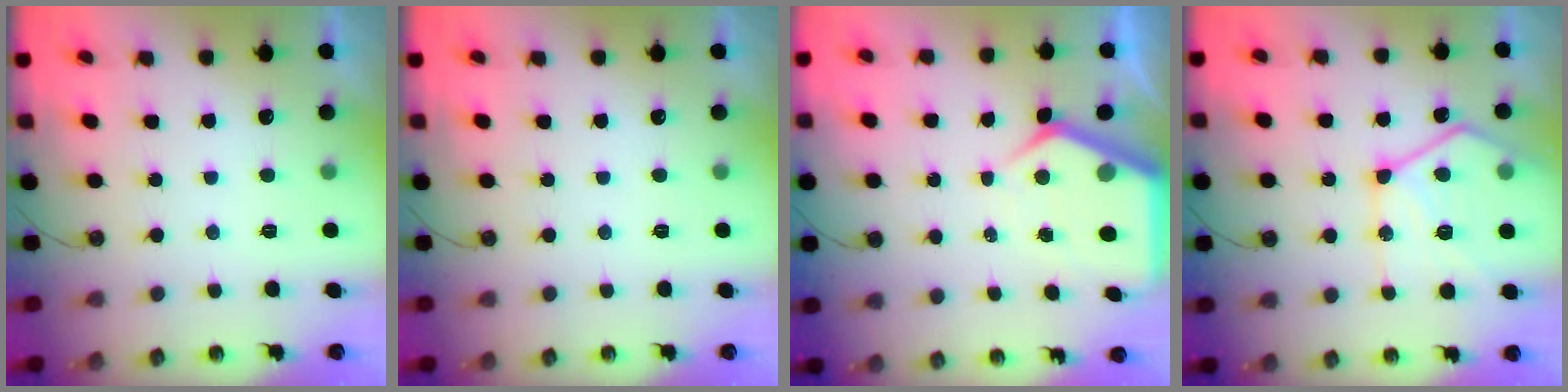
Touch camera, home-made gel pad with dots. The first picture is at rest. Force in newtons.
{"total": 0.0}
{"total": 7.2, "press": 7.2, "slide": 0.6}
{"total": 17.9, "press": 17.8, "slide": 2.0}